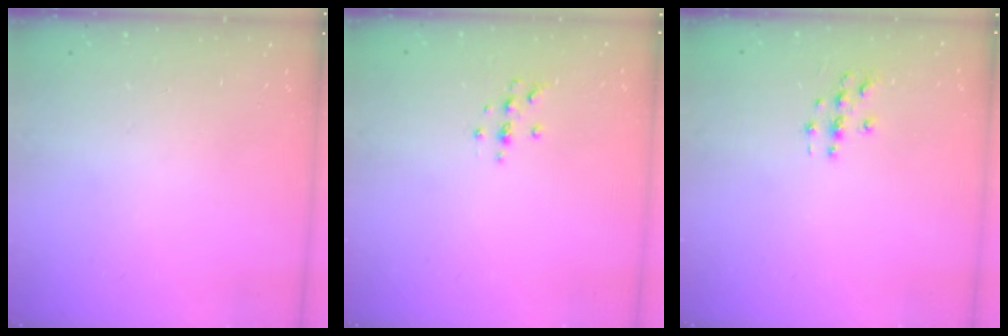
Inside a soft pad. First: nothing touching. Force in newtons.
{"total": 4.1, "press": 4.1, "slide": 0.4}
{"total": 2.8, "press": 2.8, "slide": 0.3}